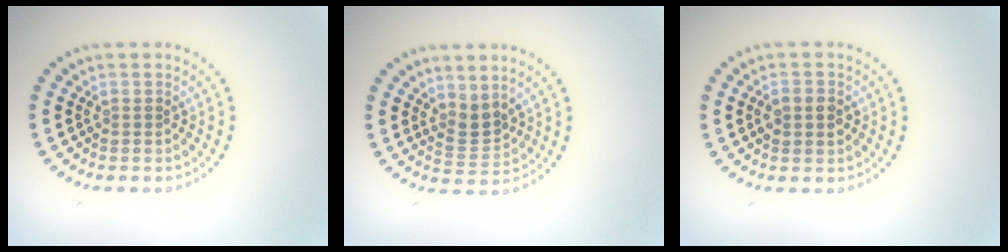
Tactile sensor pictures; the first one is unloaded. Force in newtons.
{"total": 2.3, "press": 1.6, "slide": 1.6}
{"total": 2.6, "press": 2.6, "slide": 0.0}